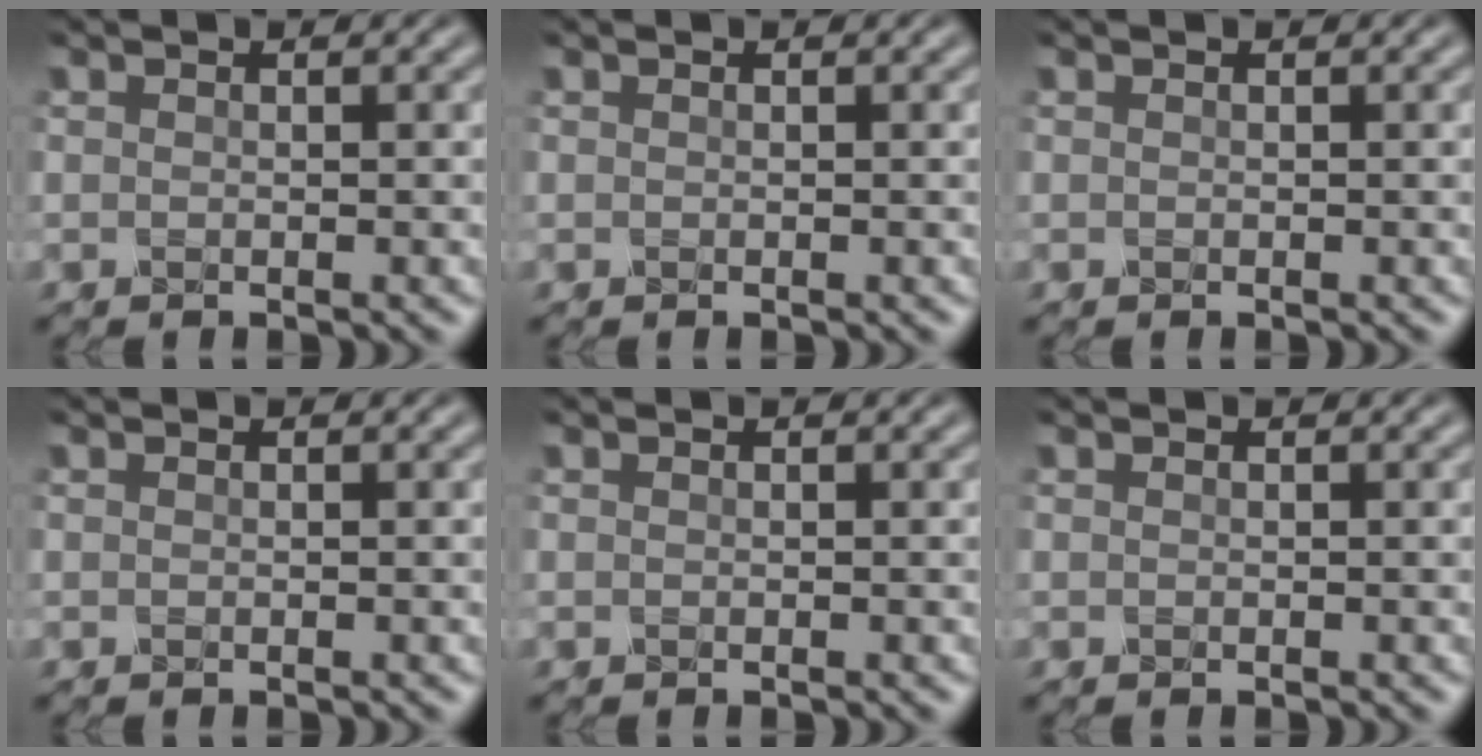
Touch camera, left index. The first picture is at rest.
{"total": 0.0}
{"total": 0.0}
{"total": 0.0}
{"total": 0.0}
{"total": 0.0}